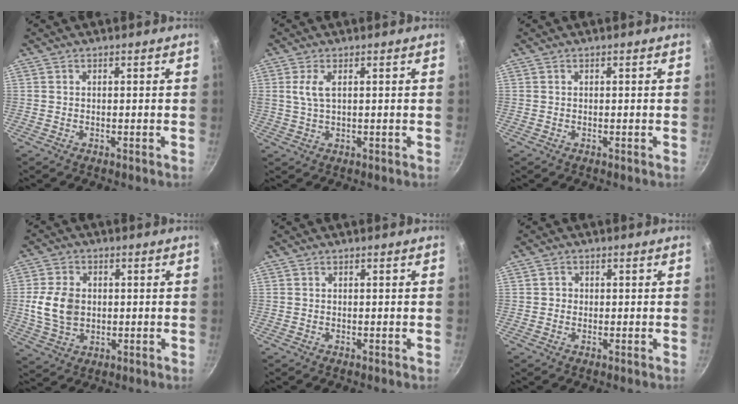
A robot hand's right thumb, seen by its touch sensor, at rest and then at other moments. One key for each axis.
{"total": 3.7, "fx": 1.1, "fy": 1.1, "fz": 3.3, "tx": -0.074, "ty": -0.001, "tz": 0.025}
{"total": 0.0}
{"total": 8.8, "fx": 0.3, "fy": 6.4, "fz": 5.9, "tx": -0.101, "ty": -0.002, "tz": 0.005}
{"total": 0.0}
{"total": 1.4, "fx": 0.1, "fy": 1.3, "fz": 0.3, "tx": 0.002, "ty": 0.001, "tz": -0.002}